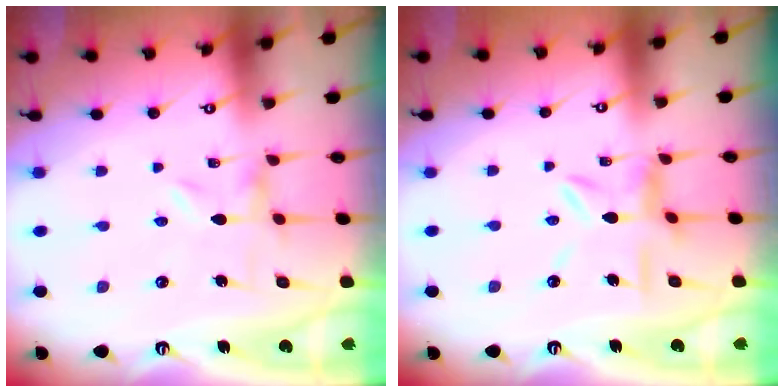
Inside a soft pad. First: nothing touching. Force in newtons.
{"total": 8.1, "press": 8.1, "slide": 0.8}